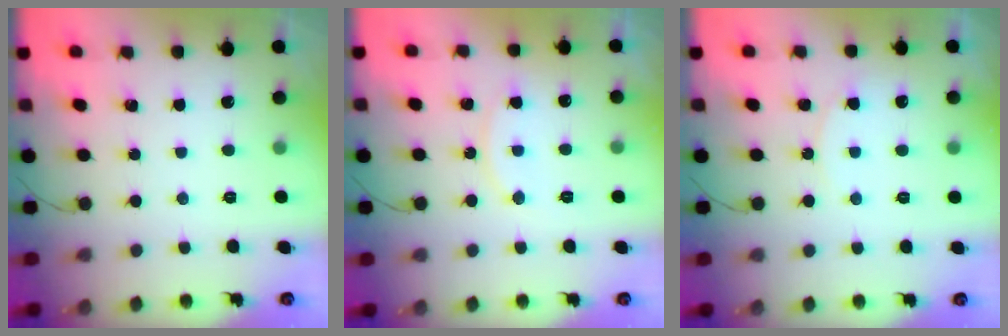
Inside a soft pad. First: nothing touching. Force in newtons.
{"total": 7.8, "press": 7.8, "slide": 0.6}
{"total": 4.4, "press": 4.4, "slide": 0.4}